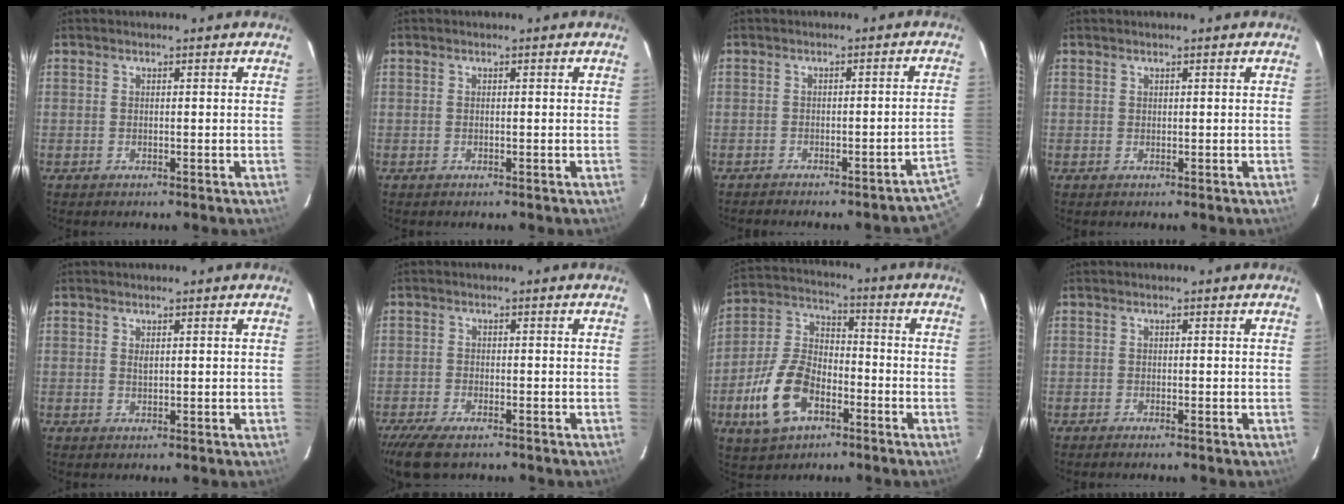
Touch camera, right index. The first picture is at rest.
{"total": 0.0}
{"total": 8.7, "force": [-6.9, 0.7, 5.3], "torque": [-0.062, 0.001, -0.076]}
{"total": 0.0}
{"total": 0.7, "force": [0.4, 0.3, 0.5], "torque": [-0.010, 0.003, 0.008]}
{"total": 6.4, "force": [-5.0, 2.0, 3.4], "torque": [-0.088, -0.022, -0.094]}
{"total": 13.8, "force": [-6.4, 8.1, 9.1], "torque": [-0.202, 0.014, -0.116]}
{"total": 0.9, "force": [-0.8, 0.0, 0.4], "torque": [-0.009, -0.001, -0.016]}